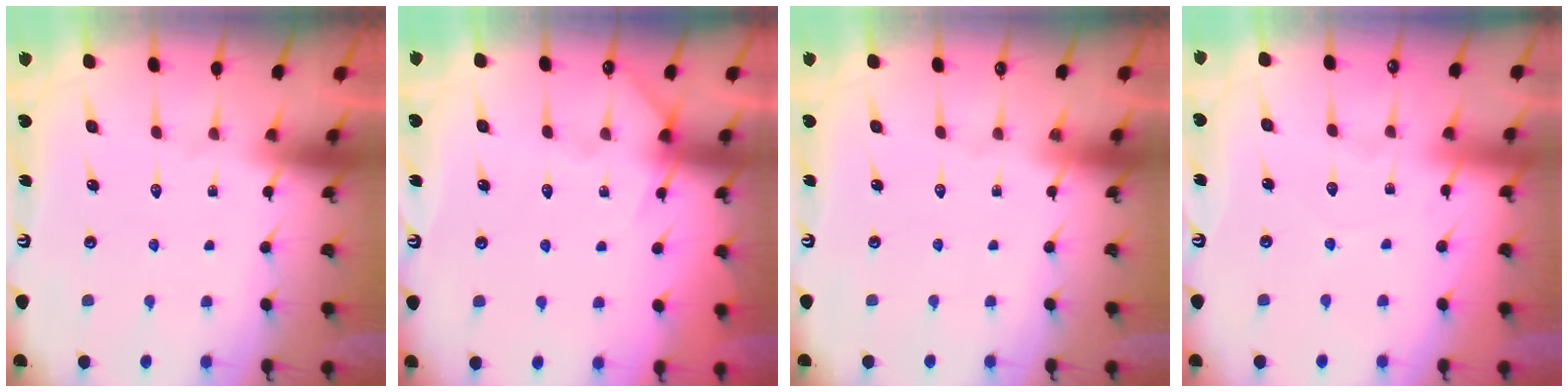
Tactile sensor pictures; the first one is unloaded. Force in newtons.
{"total": 4.1, "press": 4.1, "slide": 0.5}
{"total": 0.0}
{"total": 2.6, "press": 2.6, "slide": 0.3}